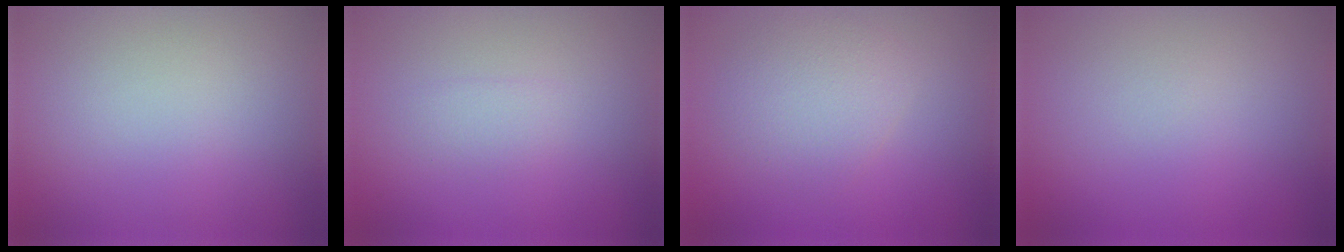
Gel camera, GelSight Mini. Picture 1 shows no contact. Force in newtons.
{"total": 0.9, "press": 0.9, "slide": 0.0}
{"total": 3.0, "press": 3.0, "slide": 0.0}
{"total": 0.0}